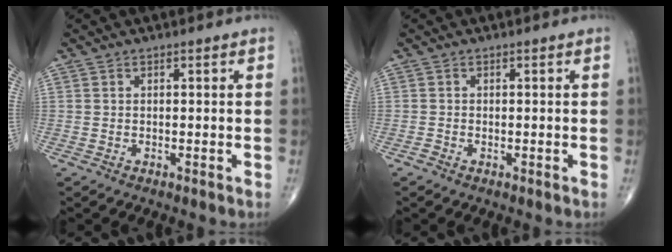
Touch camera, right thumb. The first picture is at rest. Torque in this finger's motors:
{"motor_torque": [1.38, 0.97, -0.17, -0.28, 0.01]}